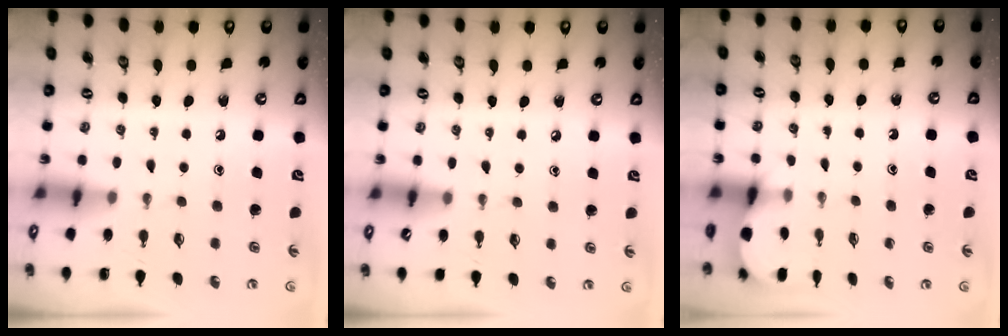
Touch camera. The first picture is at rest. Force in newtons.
{"total": 2.3, "press": 2.3, "slide": 0.4}
{"total": 2.1, "press": 2.1, "slide": 0.1}